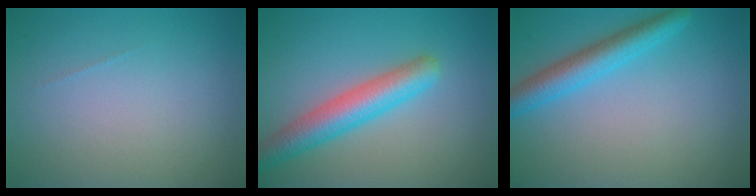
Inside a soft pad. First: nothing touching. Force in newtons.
{"total": 5.0, "press": 5.0, "slide": 0.1}
{"total": 3.9, "press": 3.9, "slide": 0.2}